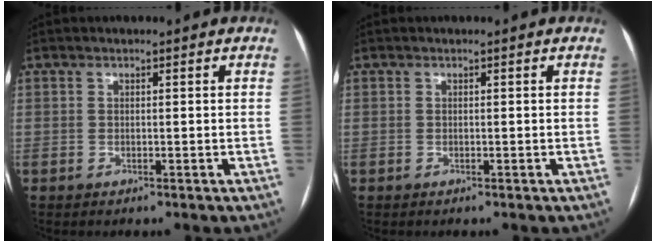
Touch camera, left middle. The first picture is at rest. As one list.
[{"total": 0.0}]